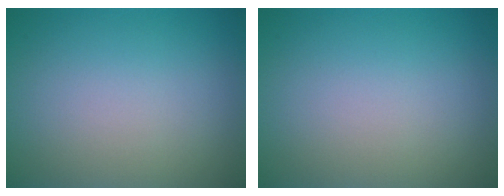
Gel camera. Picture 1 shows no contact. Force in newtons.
{"total": 0.0}